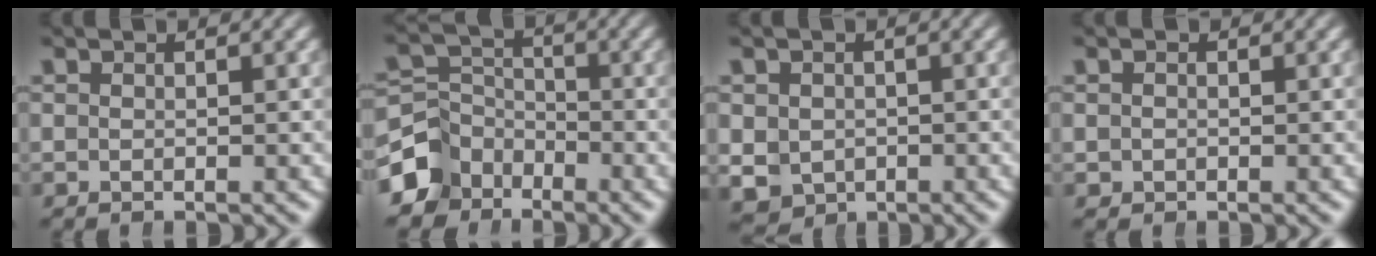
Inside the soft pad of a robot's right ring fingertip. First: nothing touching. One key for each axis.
{"total": 7.0, "fx": -2.8, "fy": 5.8, "fz": 2.7, "tx": -0.039, "ty": -0.027, "tz": -0.045}
{"total": 7.0, "fx": -2.1, "fy": 6.2, "fz": 2.5, "tx": -0.056, "ty": -0.041, "tz": -0.015}
{"total": 0.9, "fx": -0.2, "fy": 0.9, "fz": 0.2, "tx": -0.008, "ty": -0.011, "tz": 0.007}